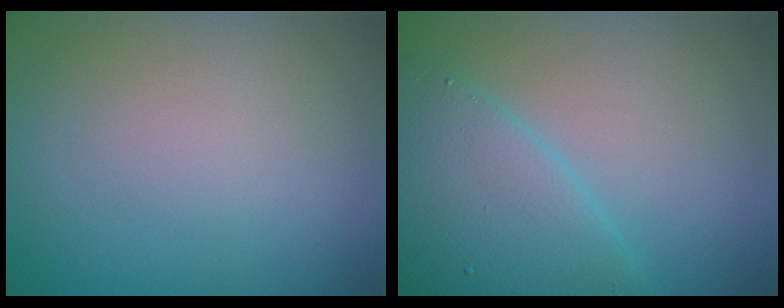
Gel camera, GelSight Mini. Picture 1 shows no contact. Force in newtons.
{"total": 5.5, "press": 5.5, "slide": 0.3}